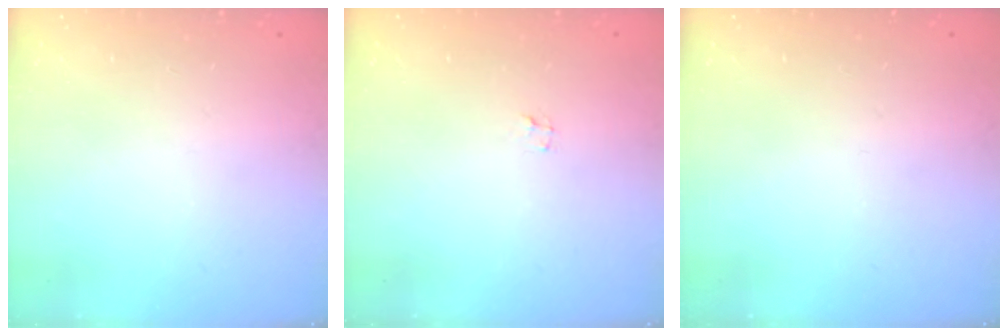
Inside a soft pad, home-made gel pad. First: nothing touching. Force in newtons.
{"total": 1.2, "press": 1.2, "slide": 0.1}
{"total": 0.0}